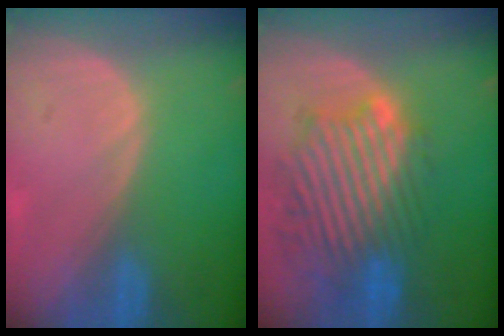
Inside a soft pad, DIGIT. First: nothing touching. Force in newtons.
{"total": 11.7, "press": 10.7, "slide": 5.0}